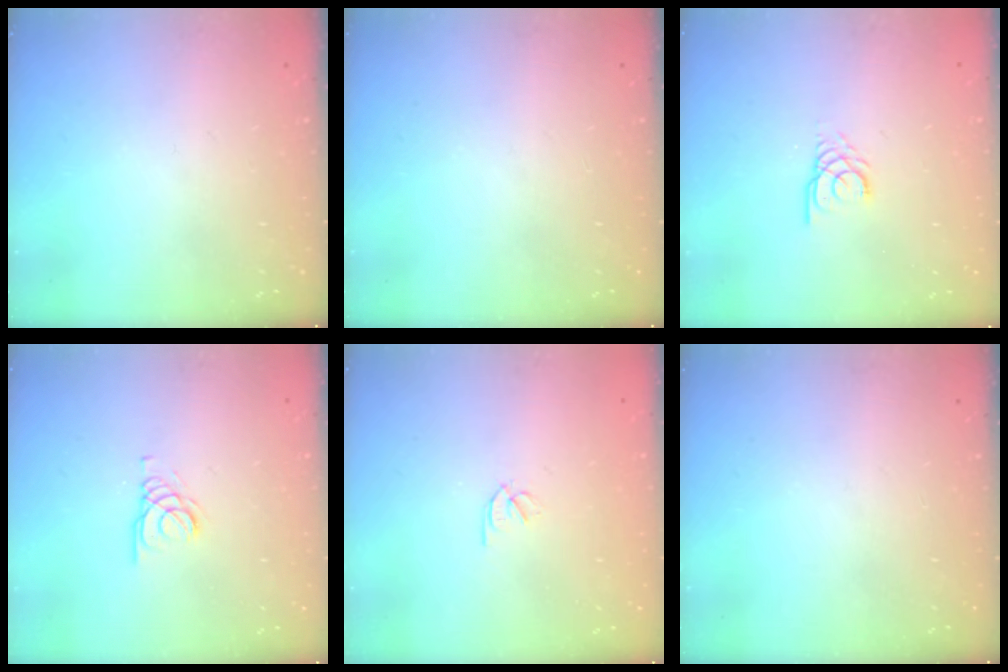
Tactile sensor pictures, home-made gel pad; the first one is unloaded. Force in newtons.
{"total": 0.0}
{"total": 3.0, "press": 3.0, "slide": 0.3}
{"total": 1.6, "press": 1.6, "slide": 0.2}
{"total": 1.8, "press": 1.7, "slide": 0.5}
{"total": 0.0}